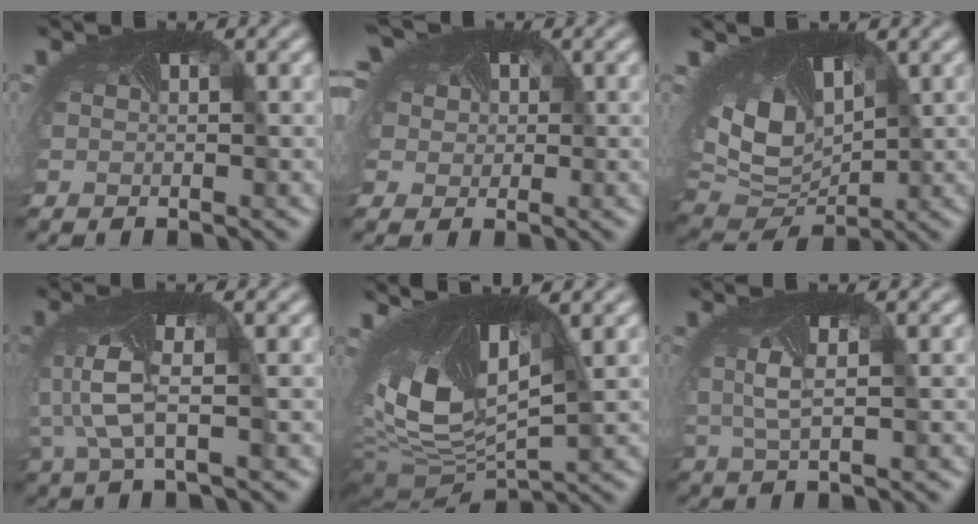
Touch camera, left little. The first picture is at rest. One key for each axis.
{"total": 7.0, "fx": 2.6, "fy": 5.3, "fz": 3.7, "tx": -0.108, "ty": 0.012, "tz": 0.043}
{"total": 7.9, "fx": 2.1, "fy": 5.6, "fz": 5.2, "tx": -0.123, "ty": -0.022, "tz": 0.052}
{"total": 4.3, "fx": -0.7, "fy": 1.7, "fz": 3.9, "tx": -0.127, "ty": -0.012, "tz": -0.010}
{"total": 12.5, "fx": 0.4, "fy": 6.3, "fz": 10.8, "tx": -0.219, "ty": -0.026, "tz": 0.027}
{"total": 2.3, "fx": 0.1, "fy": 0.8, "fz": 2.2, "tx": -0.075, "ty": -0.014, "tz": 0.005}